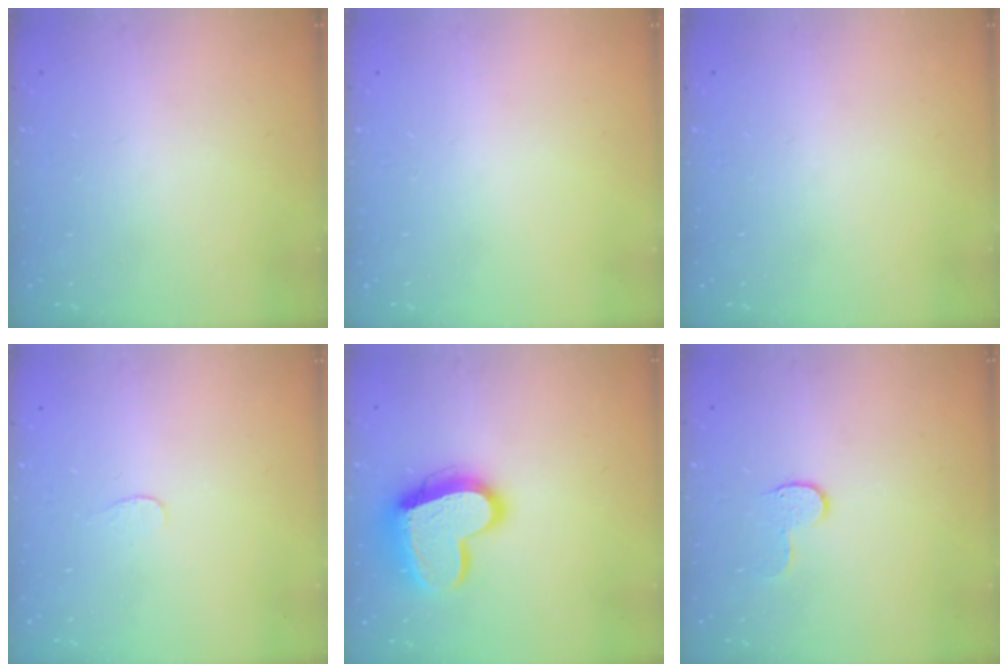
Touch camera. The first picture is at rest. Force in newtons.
{"total": 0.0}
{"total": 0.0}
{"total": 3.0, "press": 3.0, "slide": 0.2}
{"total": 16.7, "press": 16.6, "slide": 1.4}
{"total": 6.0, "press": 6.0, "slide": 0.6}